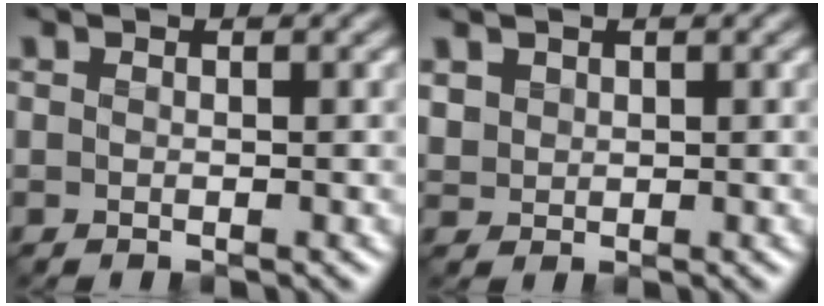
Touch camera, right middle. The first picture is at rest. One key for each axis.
{"total": 1.5, "fx": 0.8, "fy": 1.2, "fz": 0.4, "tx": -0.011, "ty": -0.002, "tz": 0.021}